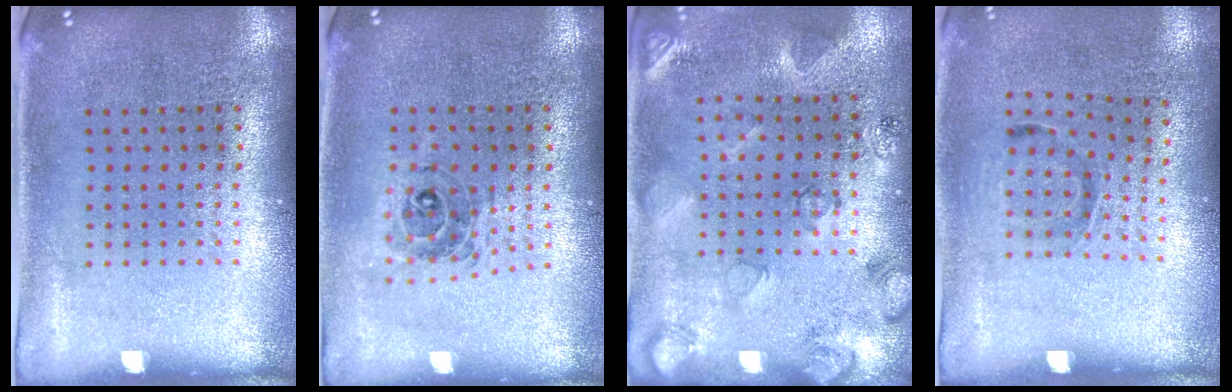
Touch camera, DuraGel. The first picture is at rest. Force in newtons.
{"total": 0.8, "press": 0.8, "slide": 0.2}
{"total": 2.1, "press": 1.8, "slide": 1.0}
{"total": 0.9, "press": 0.7, "slide": 0.6}